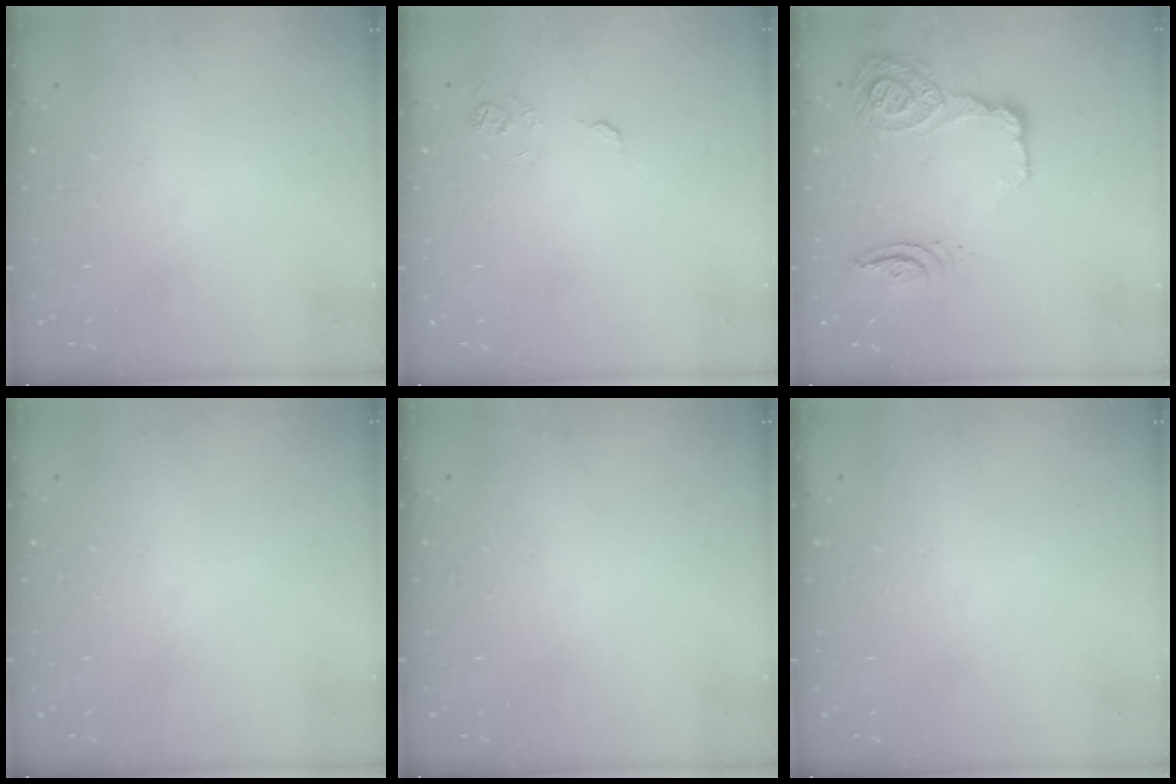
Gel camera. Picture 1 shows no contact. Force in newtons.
{"total": 7.2, "press": 7.2, "slide": 0.7}
{"total": 30.8, "press": 21.2, "slide": 22.4}
{"total": 0.0}
{"total": 0.0}
{"total": 0.0}